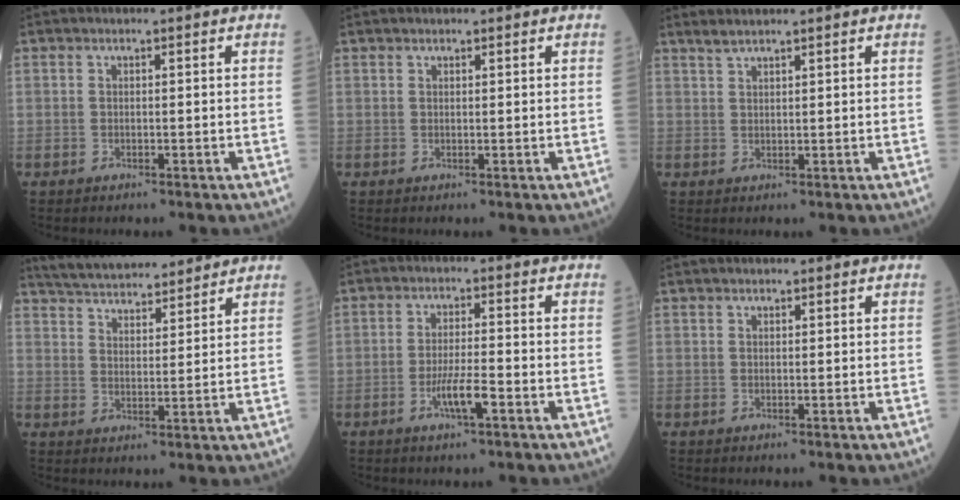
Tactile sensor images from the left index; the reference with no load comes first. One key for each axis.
{"total": 0.6, "fx": 0.5, "fy": 0.3, "fz": 0.1, "tx": -0.006, "ty": 0.010, "tz": 0.010}
{"total": 2.2, "fx": 2.0, "fy": -0.1, "fz": 0.8, "tx": -0.018, "ty": 0.015, "tz": 0.042}
{"total": 13.9, "fx": 12.9, "fy": 2.6, "fz": 4.5, "tx": -0.074, "ty": 0.027, "tz": 0.204}
{"total": 4.3, "fx": -2.0, "fy": 0.2, "fz": 3.8, "tx": -0.074, "ty": -0.004, "tz": -0.040}
{"total": 0.9, "fx": 0.8, "fy": 0.4, "fz": 0.2, "tx": -0.007, "ty": 0.013, "tz": 0.014}